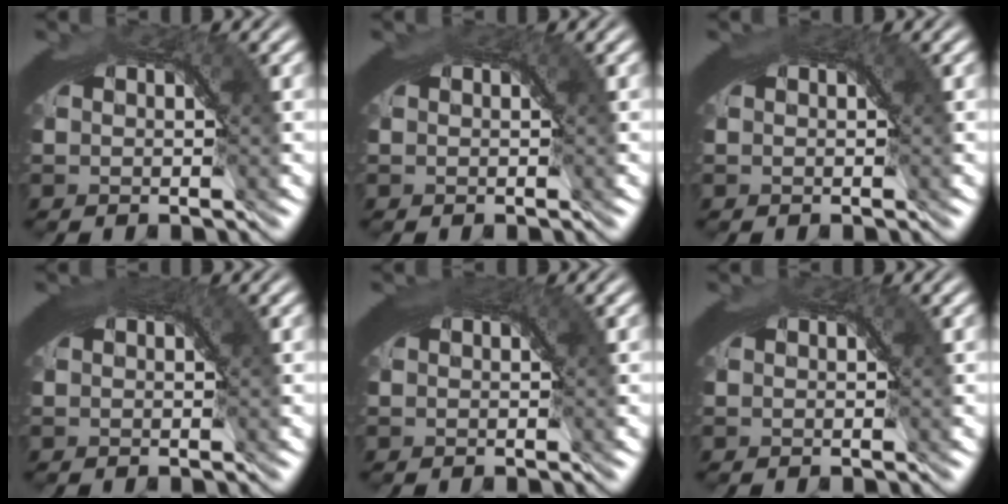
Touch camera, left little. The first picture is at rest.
{"total": 0.0}
{"total": 0.7, "force": [0.3, 0.2, 0.6], "torque": [-0.005, 0.000, 0.004]}
{"total": 1.3, "force": [0.8, 0.2, 1.0], "torque": [-0.009, 0.002, 0.010]}
{"total": 1.2, "force": [0.6, 0.2, 1.0], "torque": [-0.009, 0.002, 0.007]}
{"total": 0.0}